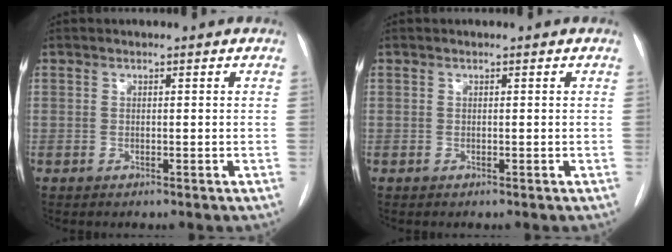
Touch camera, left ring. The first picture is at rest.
{"total": 0.0}